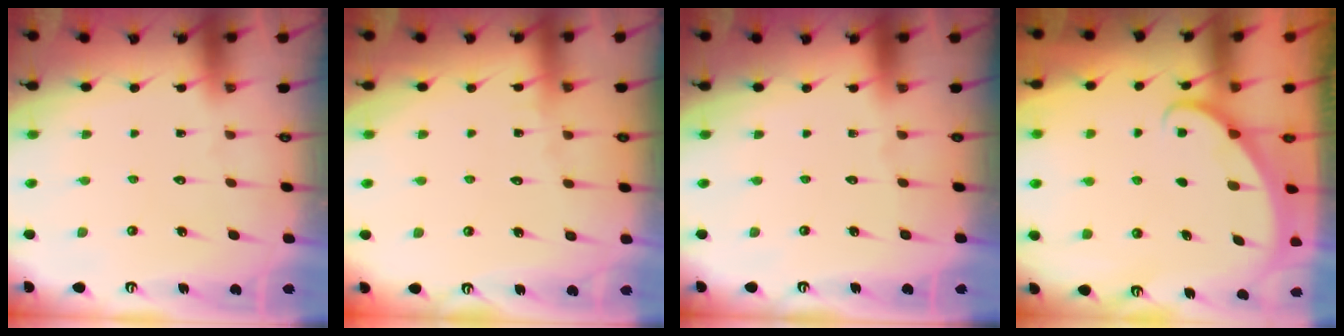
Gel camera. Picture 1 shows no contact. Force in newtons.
{"total": 3.6, "press": 3.5, "slide": 0.3}
{"total": 0.0}
{"total": 2.9, "press": 2.9, "slide": 0.2}